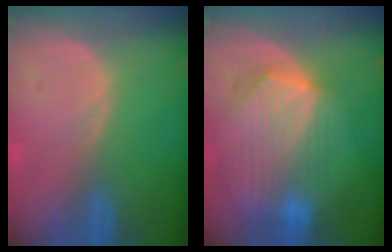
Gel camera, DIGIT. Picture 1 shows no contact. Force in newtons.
{"total": 9.8, "press": 8.7, "slide": 4.5}